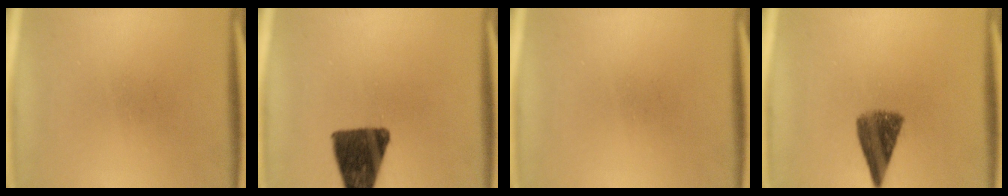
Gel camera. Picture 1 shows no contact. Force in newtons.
{"total": 12.7}
{"total": 0.0}
{"total": 7.3}